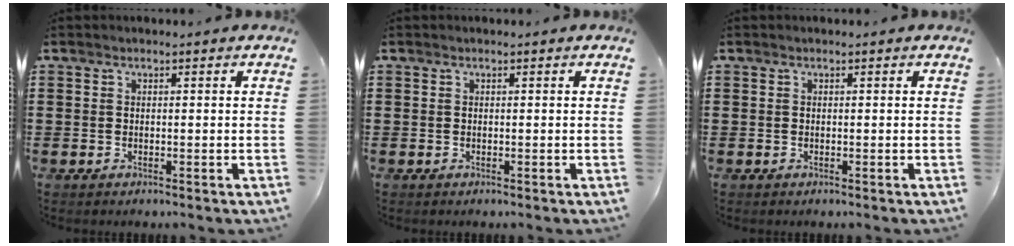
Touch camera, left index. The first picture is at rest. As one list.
[{"total": 0.0}, {"total": 0.0}]